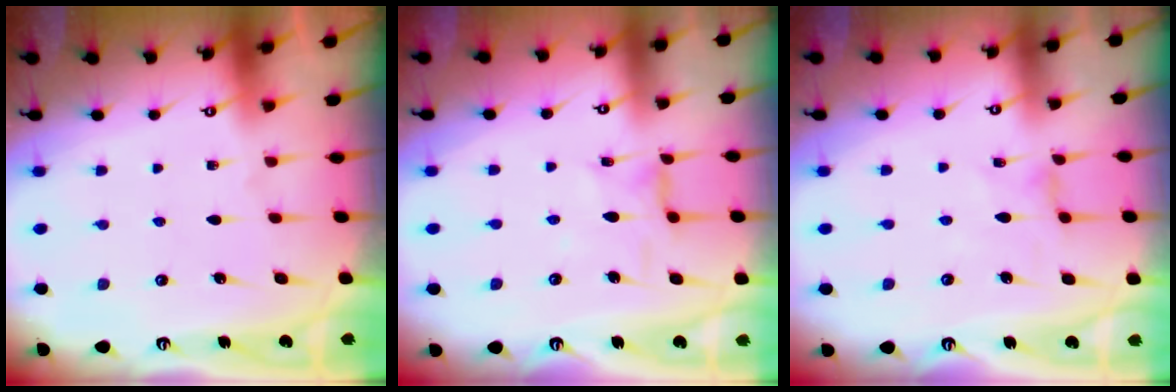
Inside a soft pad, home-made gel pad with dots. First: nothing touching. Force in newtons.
{"total": 2.4, "press": 2.3, "slide": 0.3}
{"total": 1.6, "press": 1.5, "slide": 0.3}